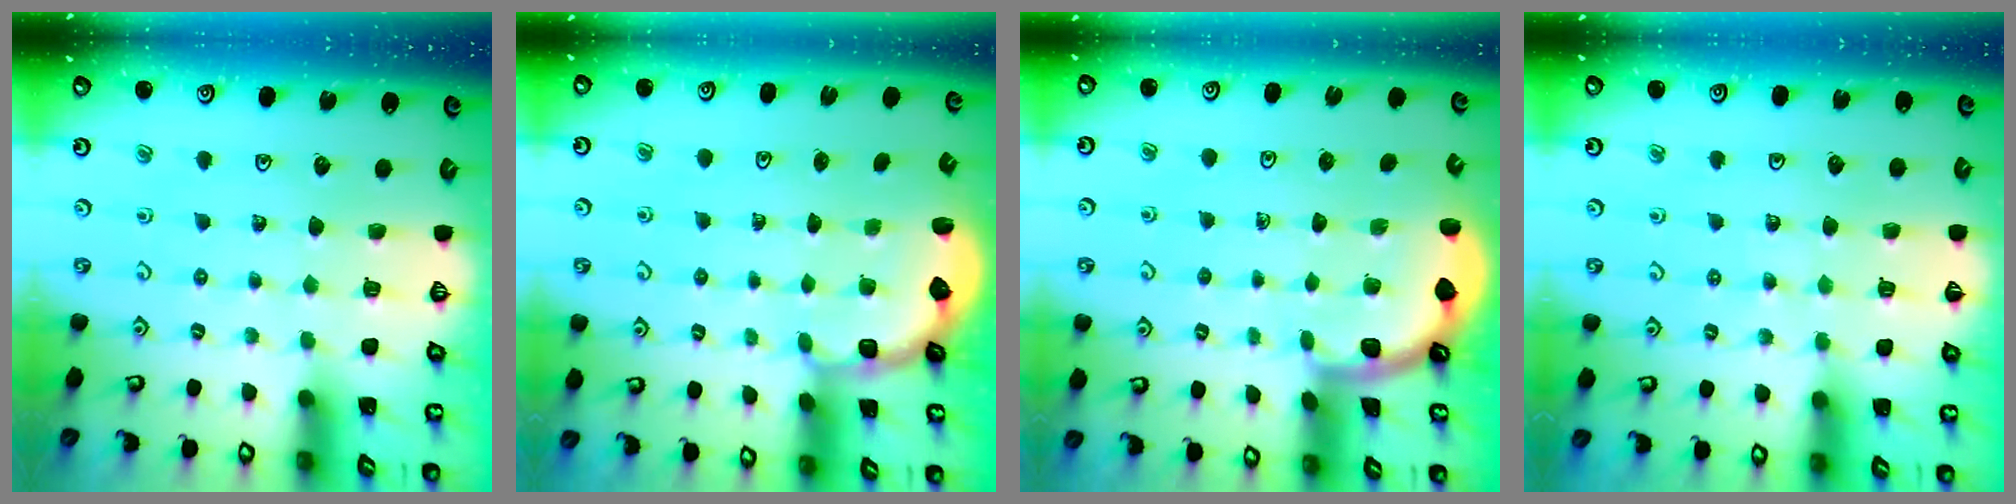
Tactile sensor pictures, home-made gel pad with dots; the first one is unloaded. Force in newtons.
{"total": 2.7, "press": 2.0, "slide": 1.9}
{"total": 1.7, "press": 1.7, "slide": 0.1}
{"total": 2.9, "press": 2.9, "slide": 0.4}